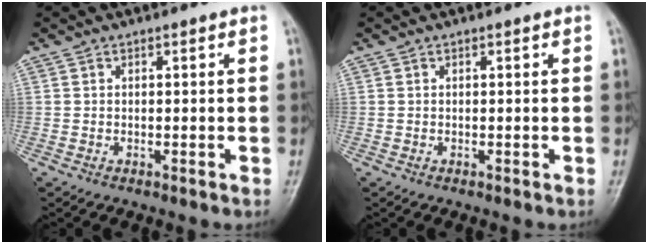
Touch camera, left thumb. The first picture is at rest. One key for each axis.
{"total": 0.0}